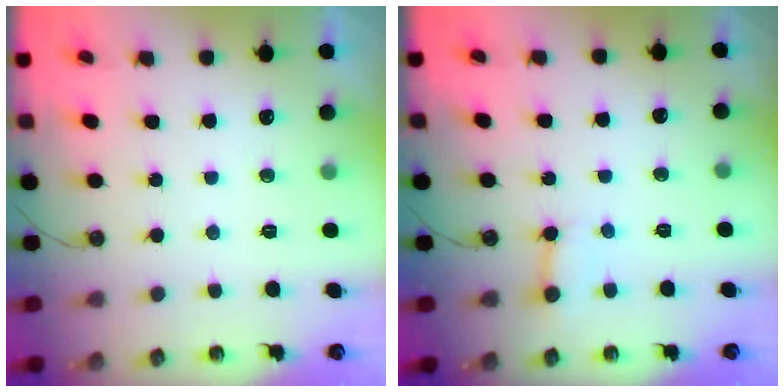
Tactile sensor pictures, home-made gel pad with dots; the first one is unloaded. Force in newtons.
{"total": 2.8, "press": 2.7, "slide": 0.4}